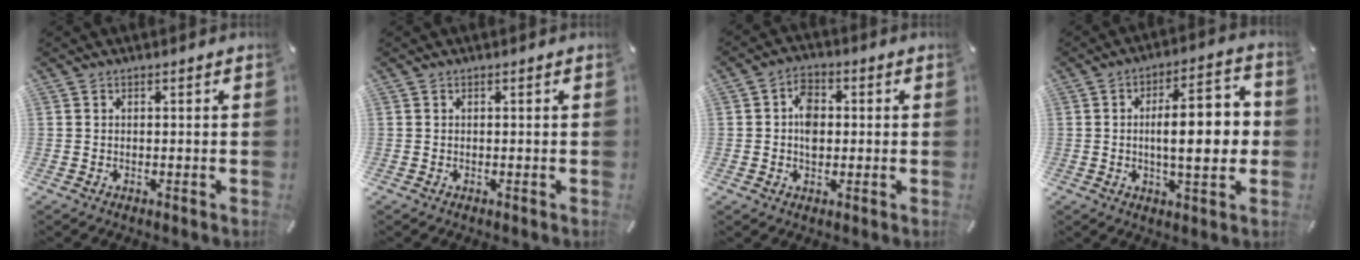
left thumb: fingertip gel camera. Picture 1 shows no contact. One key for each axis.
{"total": 0.0}
{"total": 6.1, "fx": 0.2, "fy": 4.5, "fz": 4.1, "tx": -0.061, "ty": 0.007, "tz": 0.002}
{"total": 14.3, "fx": -0.5, "fy": 5.2, "fz": 13.3, "tx": -0.185, "ty": 0.002, "tz": -0.011}